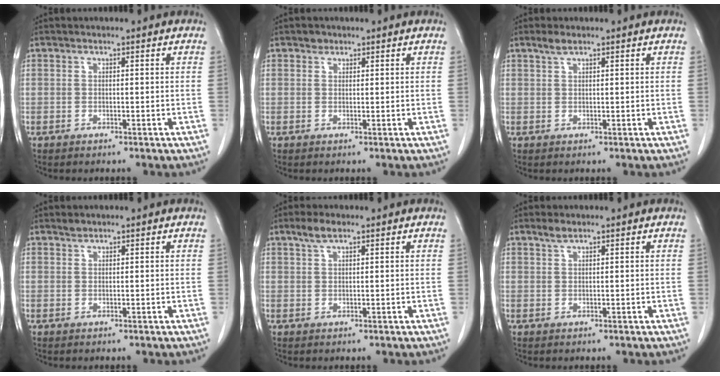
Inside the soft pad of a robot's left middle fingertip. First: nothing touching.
{"total": 1.0, "force": [0.7, 0.7, 0.1], "torque": [0.002, -0.001, 0.009]}
{"total": 1.5, "force": [1.2, 0.3, 0.9], "torque": [-0.023, 0.004, 0.027]}
{"total": 0.7, "force": [0.7, 0.2, 0.1], "torque": [-0.007, 0.000, 0.014]}
{"total": 2.6, "force": [1.8, 0.7, 1.7], "torque": [-0.041, 0.008, 0.038]}
{"total": 1.4, "force": [1.1, 0.3, 0.7], "torque": [-0.019, 0.002, 0.025]}